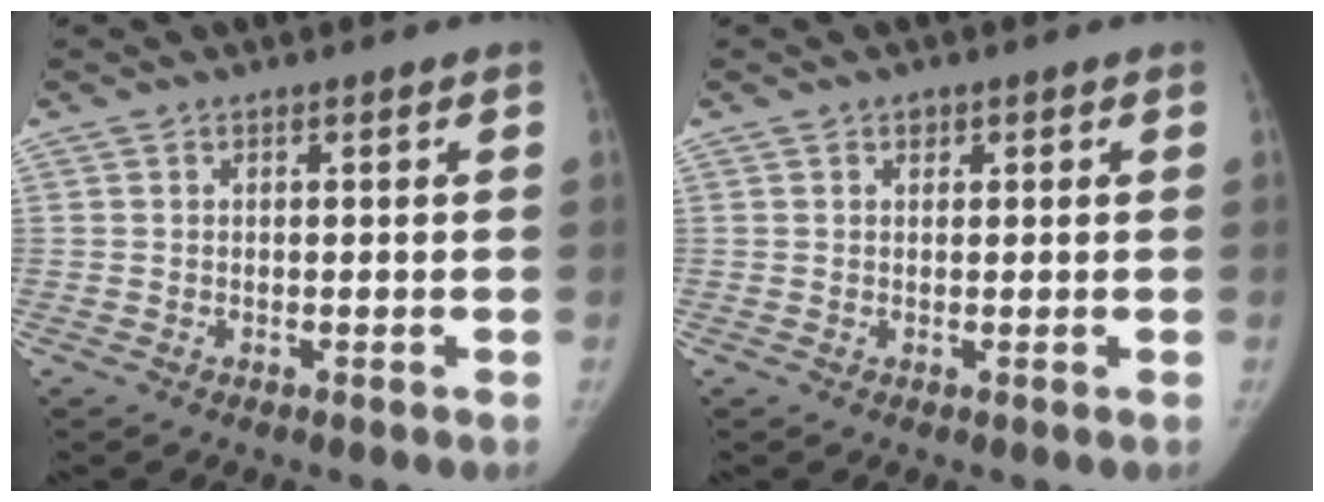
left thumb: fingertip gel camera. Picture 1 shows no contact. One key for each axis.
{"total": 0.9, "fx": 0.5, "fy": 0.7, "fz": 0.2, "tx": 0.005, "ty": -0.002, "tz": 0.006}